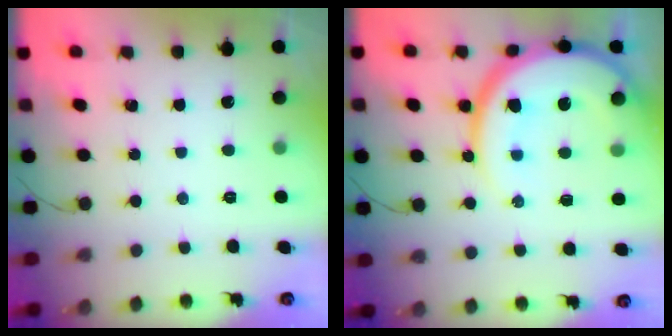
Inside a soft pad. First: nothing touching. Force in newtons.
{"total": 19.1, "press": 19.0, "slide": 1.9}